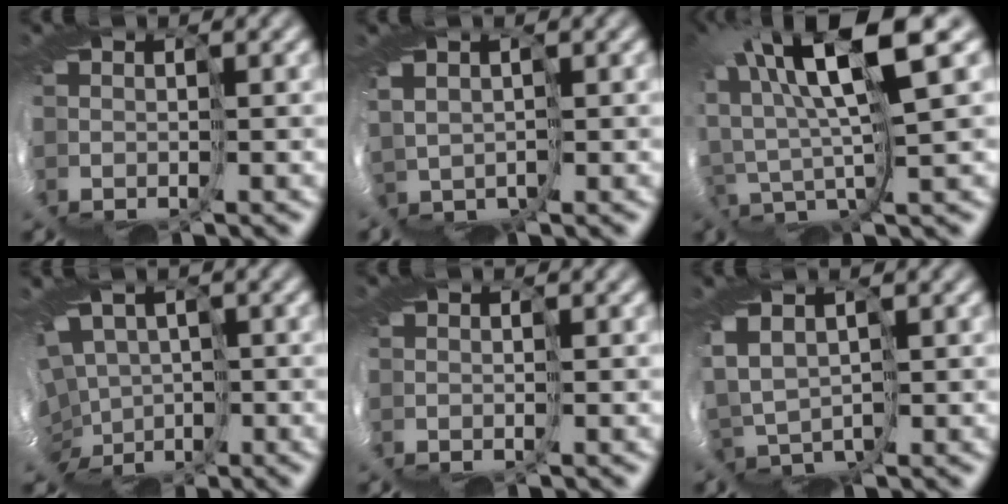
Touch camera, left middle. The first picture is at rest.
{"total": 1.8, "force": [1.6, 0.8, -0.2], "torque": [-0.003, 0.004, 0.027]}
{"total": 8.5, "force": [6.0, 0.3, 6.1], "torque": [-0.138, 0.017, 0.101]}
{"total": 8.3, "force": [-1.1, 7.2, 3.9], "torque": [-0.102, -0.025, -0.019]}
{"total": 0.0}
{"total": 3.0, "force": [1.8, 1.9, 1.5], "torque": [-0.053, -0.005, 0.041]}